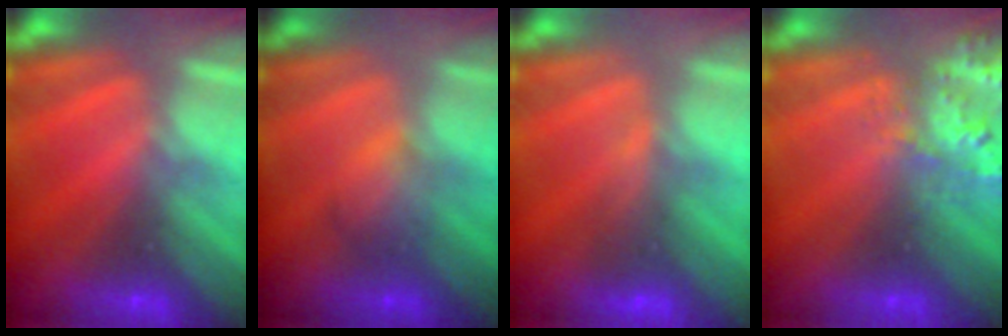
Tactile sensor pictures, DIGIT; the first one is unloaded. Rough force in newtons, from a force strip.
{"total": 2.2}
{"total": 5.0}
{"total": 2.8}